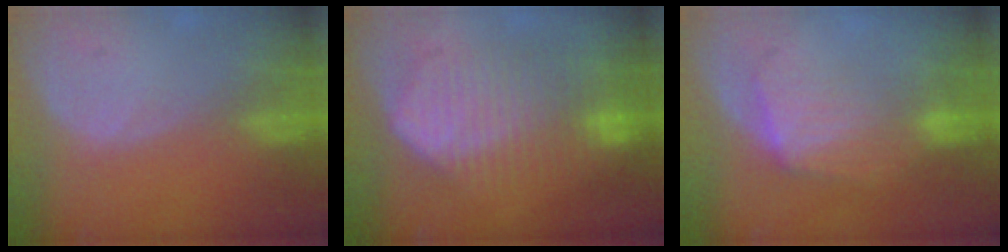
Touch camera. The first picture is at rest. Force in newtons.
{"total": 10.4, "press": 10.4, "slide": 0.5}
{"total": 7.1, "press": 6.6, "slide": 2.8}